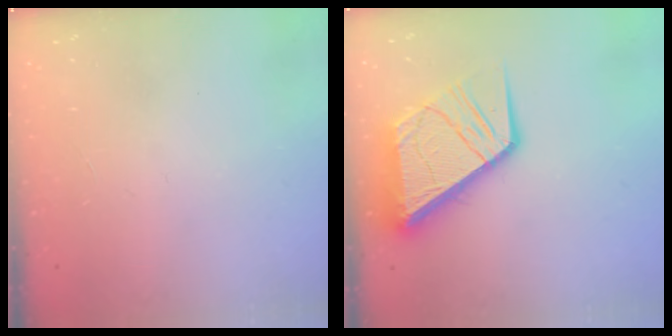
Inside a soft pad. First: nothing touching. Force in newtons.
{"total": 16.5, "press": 16.4, "slide": 2.0}